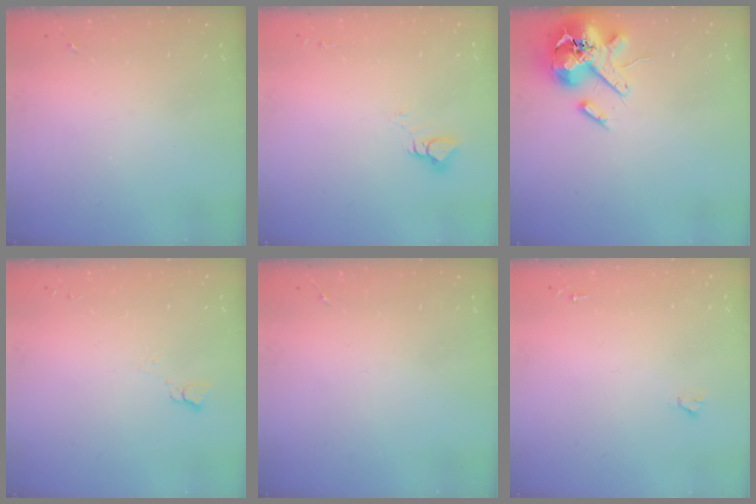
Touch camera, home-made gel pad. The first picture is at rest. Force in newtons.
{"total": 4.5, "press": 4.5, "slide": 0.2}
{"total": 16.0, "press": 15.8, "slide": 2.6}
{"total": 2.8, "press": 2.7, "slide": 0.3}
{"total": 0.0}
{"total": 1.6, "press": 1.6, "slide": 0.1}